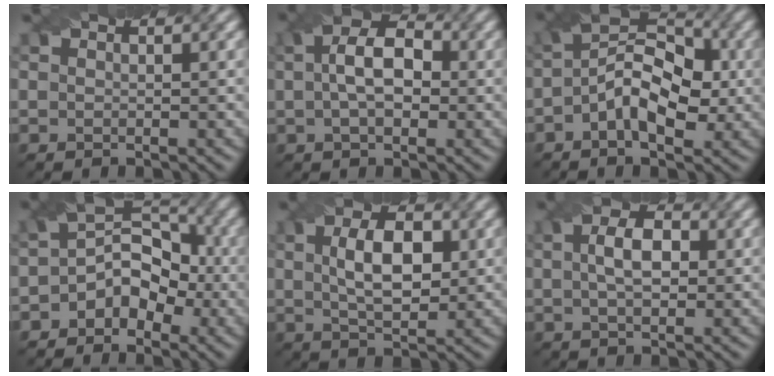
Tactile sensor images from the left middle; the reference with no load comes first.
{"total": 5.8, "force": [0.7, 3.2, 4.8], "torque": [-0.071, 0.018, 0.001]}
{"total": 7.6, "force": [-0.8, 4.2, 6.3], "torque": [-0.106, 0.019, -0.023]}
{"total": 4.9, "force": [-1.6, 3.6, 3.0], "torque": [-0.027, 0.011, -0.034]}
{"total": 5.6, "force": [1.1, 2.8, 4.8], "torque": [-0.087, 0.004, 0.018]}
{"total": 4.1, "force": [0.8, 2.1, 3.4], "torque": [-0.063, 0.007, 0.008]}